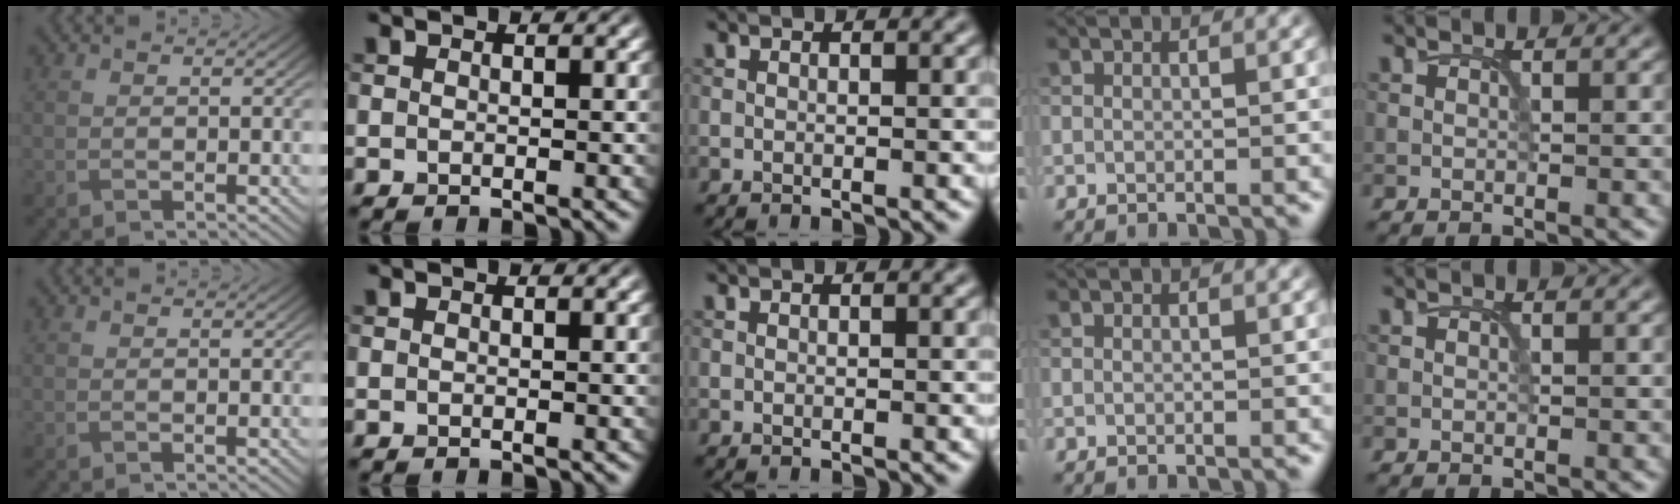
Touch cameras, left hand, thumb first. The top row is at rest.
{}